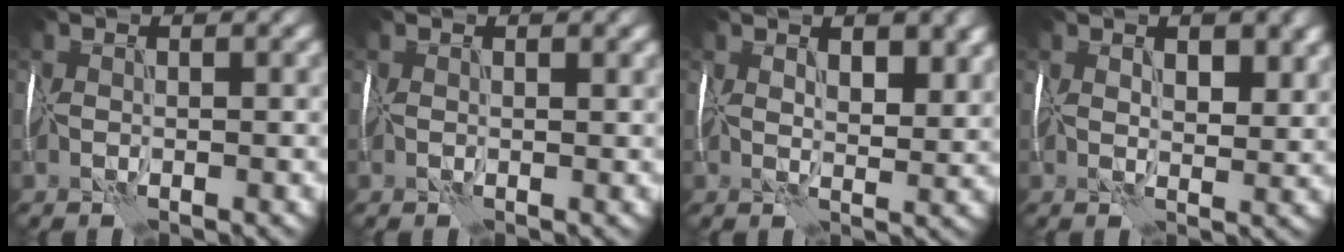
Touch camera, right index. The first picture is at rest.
{"total": 0.9, "force": [0.6, 0.2, 0.6], "torque": [-0.005, 0.003, 0.009]}
{"total": 5.1, "force": [2.3, 2.3, 4.0], "torque": [-0.051, 0.003, 0.036]}
{"total": 4.6, "force": [2.0, 2.1, 3.6], "torque": [-0.047, 0.005, 0.031]}